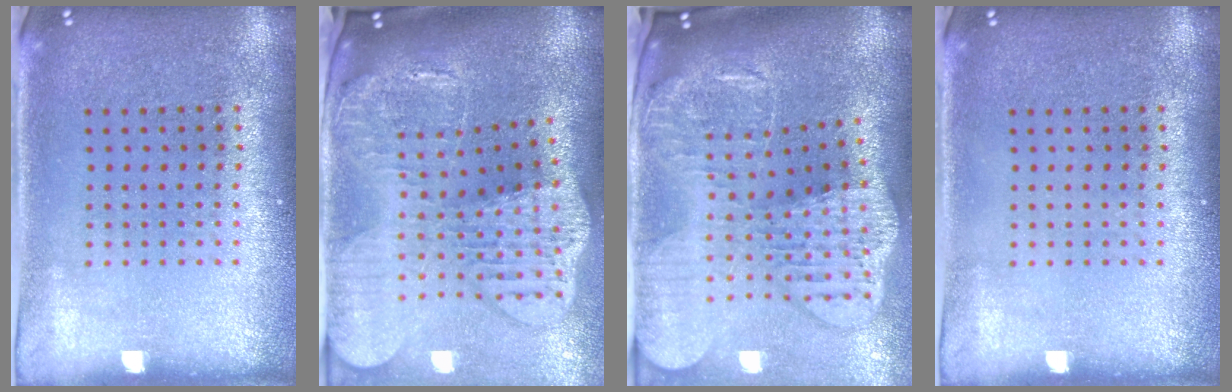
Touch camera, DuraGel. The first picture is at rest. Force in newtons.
{"total": 4.5, "press": 3.4, "slide": 2.9}
{"total": 4.3, "press": 3.3, "slide": 2.8}
{"total": 0.0}